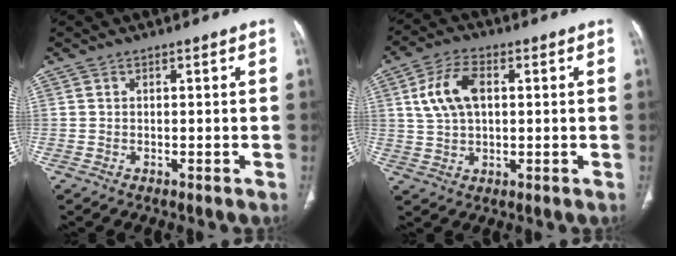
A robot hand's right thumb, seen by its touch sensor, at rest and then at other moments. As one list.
[{"total": 9.2, "force": [2.1, 5.4, 7.1], "torque": [-0.140, 0.010, 0.041]}]